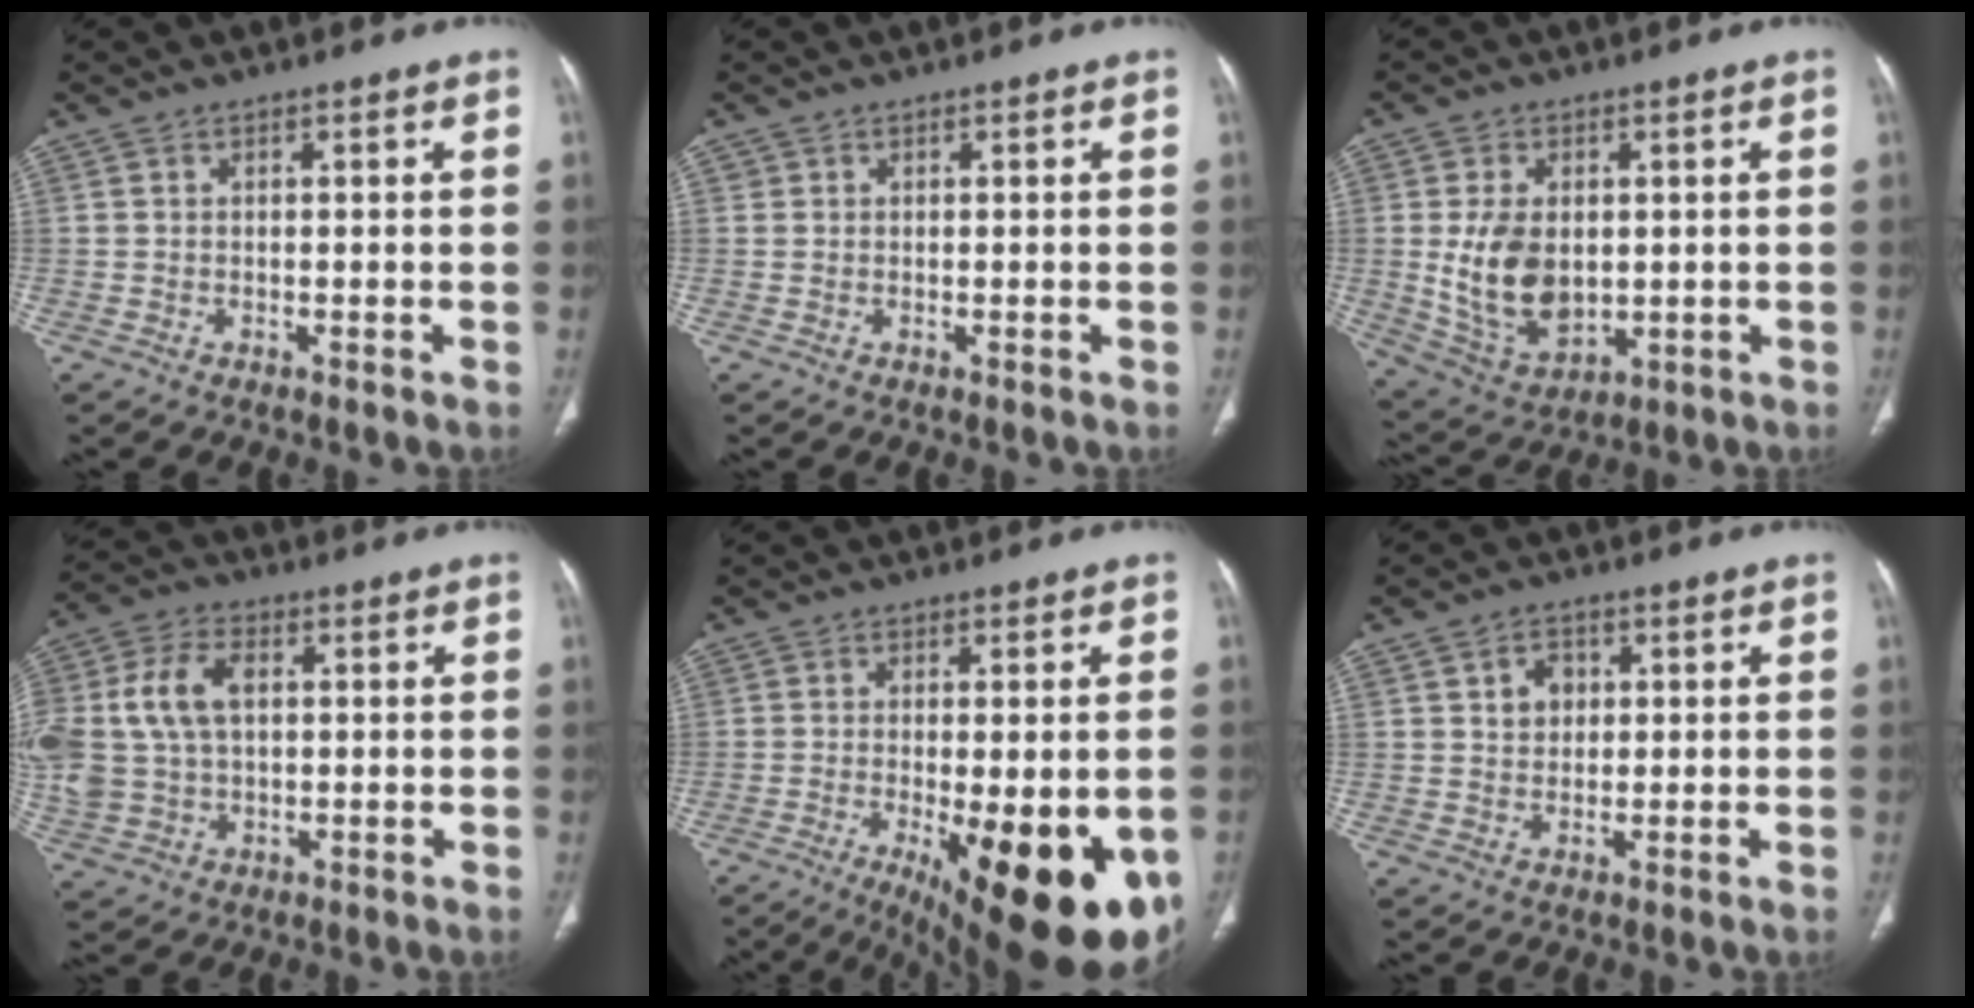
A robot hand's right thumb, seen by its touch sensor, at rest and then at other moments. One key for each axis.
{"total": 0.5, "fx": 0.2, "fy": 0.5, "fz": 0.0, "tx": 0.003, "ty": 0.002, "tz": 0.003}
{"total": 12.3, "fx": 0.4, "fy": 8.2, "fz": 9.2, "tx": -0.151, "ty": -0.011, "tz": 0.030}
{"total": 15.7, "fx": 2.1, "fy": 10.8, "fz": 11.1, "tx": -0.252, "ty": 0.015, "tz": 0.045}
{"total": 21.6, "fx": -7.7, "fy": 7.6, "fz": 18.8, "tx": -0.199, "ty": -0.028, "tz": -0.090}
{"total": 4.2, "fx": 1.2, "fy": 3.3, "fz": 2.2, "tx": -0.016, "ty": -0.003, "tz": 0.020}